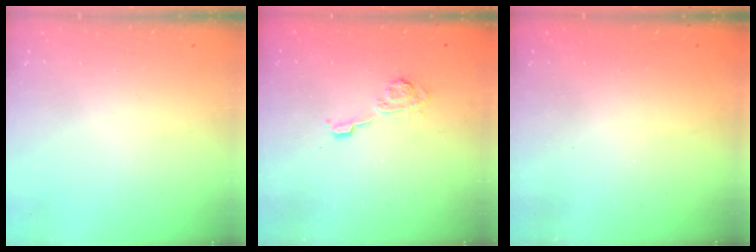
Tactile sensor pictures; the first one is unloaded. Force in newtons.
{"total": 4.9, "press": 4.9, "slide": 0.3}
{"total": 2.3, "press": 2.2, "slide": 0.8}